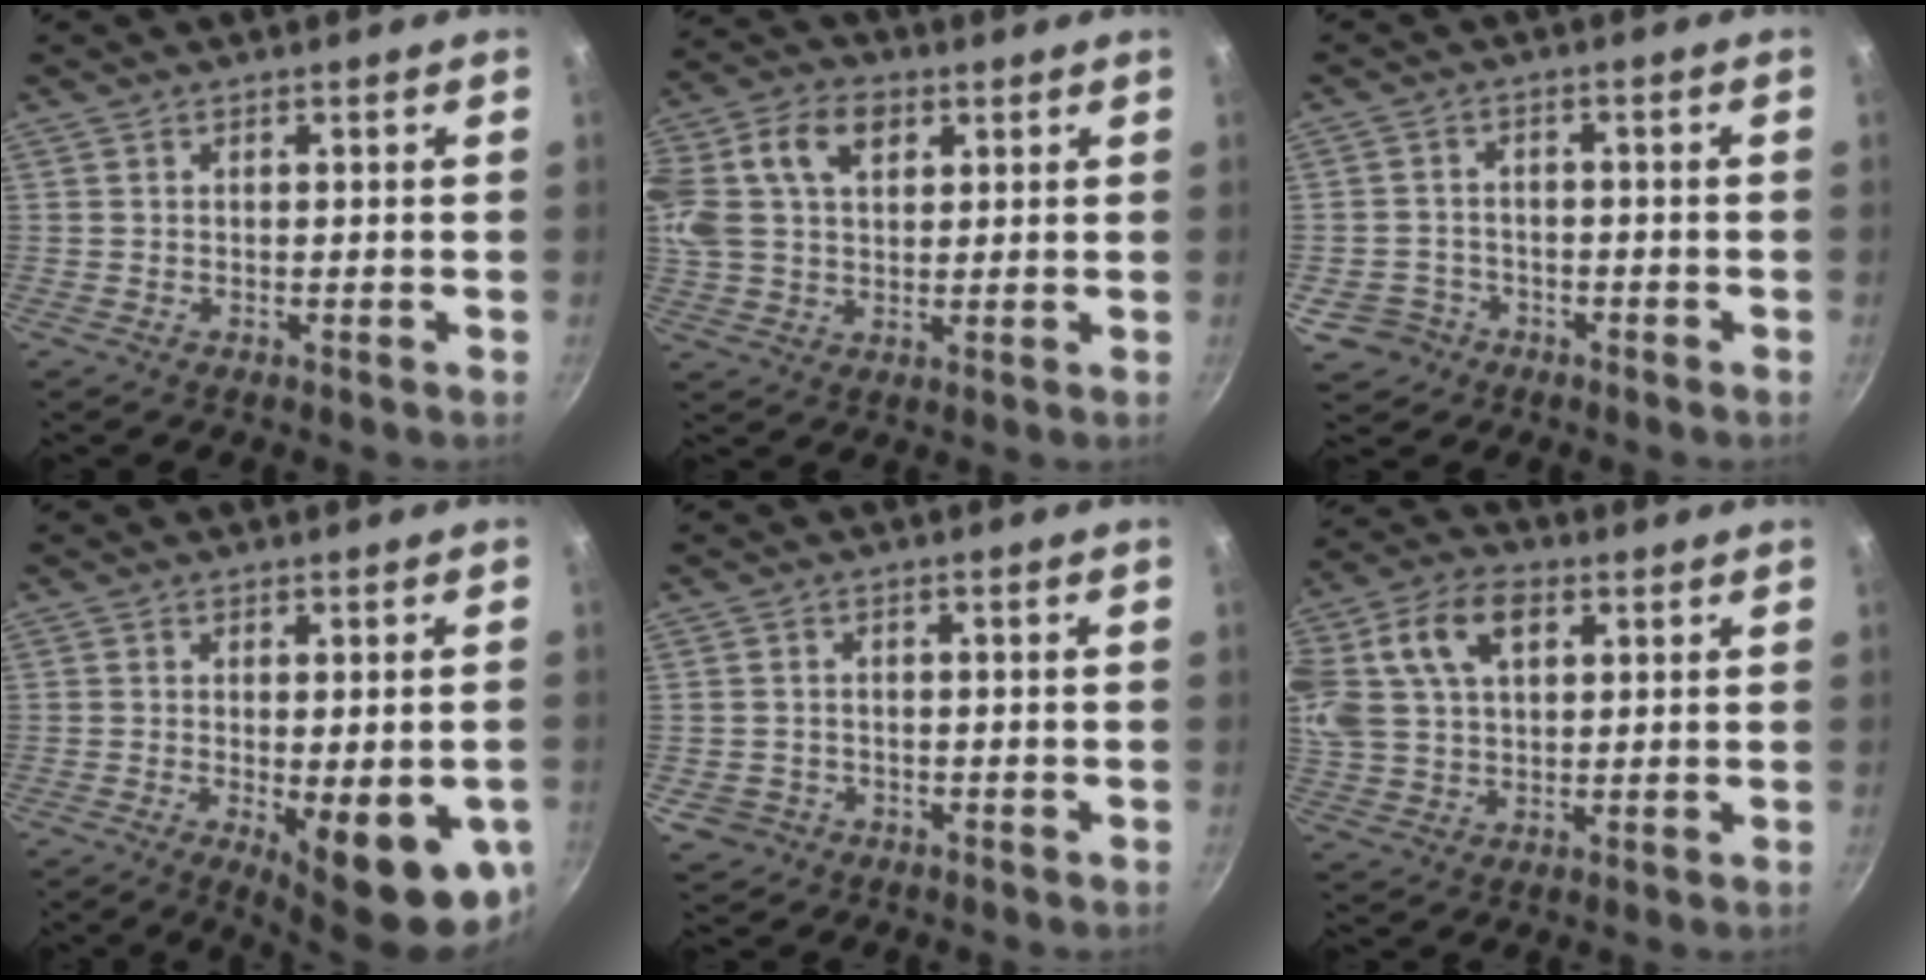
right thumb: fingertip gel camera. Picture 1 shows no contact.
{"total": 20.8, "force": [6.8, 14.6, 13.1], "torque": [-0.305, 0.035, 0.118]}
{"total": 5.6, "force": [-2.5, 4.8, 1.3], "torque": [-0.010, 0.027, -0.036]}
{"total": 15.4, "force": [-4.5, 4.6, 13.9], "torque": [-0.155, -0.011, -0.047]}
{"total": 4.3, "force": [-1.6, 3.7, 1.3], "torque": [-0.018, 0.020, -0.017]}
{"total": 20.9, "force": [6.8, 14.1, 13.9], "torque": [-0.315, 0.031, 0.122]}